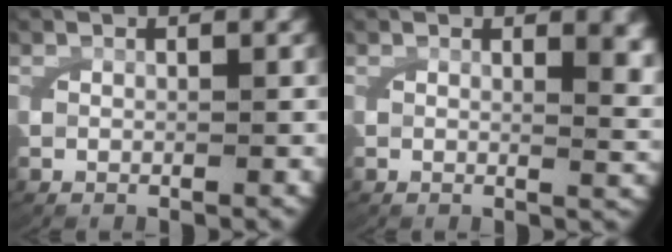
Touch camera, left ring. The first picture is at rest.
{"total": 2.4, "force": [1.1, 0.3, 2.1], "torque": [-0.035, -0.013, 0.019]}